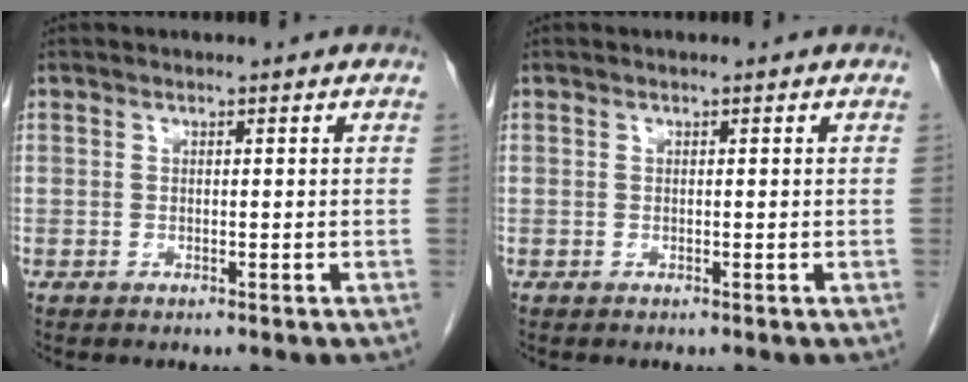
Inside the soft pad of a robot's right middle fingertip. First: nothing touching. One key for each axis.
{"total": 0.0}